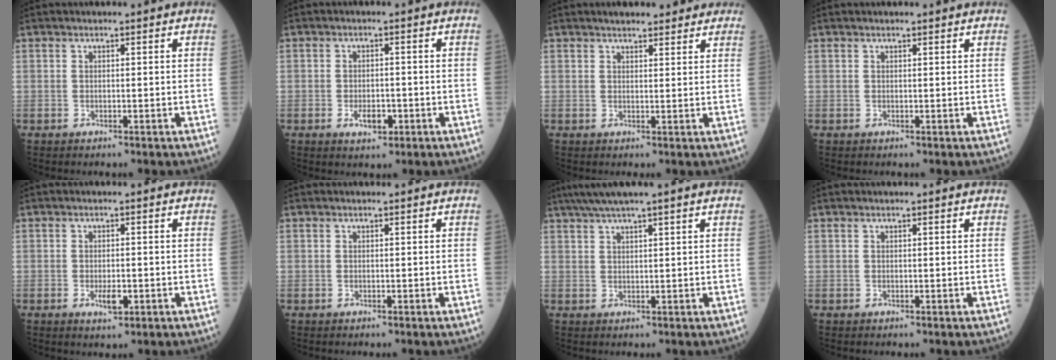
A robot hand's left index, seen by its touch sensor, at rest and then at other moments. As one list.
[{"total": 3.0, "force": [-1.2, 1.5, 2.3], "torque": [-0.044, 0.001, -0.014]}, {"total": 7.3, "force": [6.2, 2.1, 3.3], "torque": [-0.037, 0.023, 0.080]}, {"total": 1.7, "force": [1.5, 0.2, 0.8], "torque": [-0.009, 0.018, 0.022]}, {"total": 2.4, "force": [-0.7, 0.9, 2.1], "torque": [-0.040, -0.002, -0.007]}, {"total": 0.0}, {"total": 8.4, "force": [6.9, -1.0, 4.8], "torque": [-0.084, 0.029, 0.106]}, {"total": 0.8, "force": [0.7, -0.1, 0.4], "torque": [-0.008, 0.008, 0.013]}]